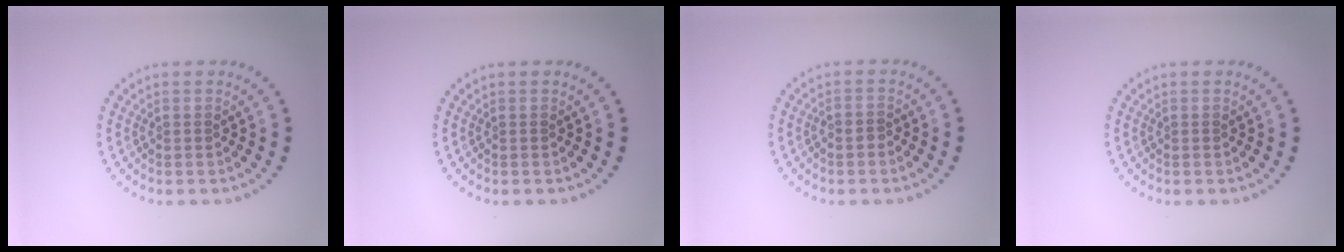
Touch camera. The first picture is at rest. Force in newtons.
{"total": 0.0}
{"total": 0.8, "press": 0.5, "slide": 0.6}
{"total": 0.0}